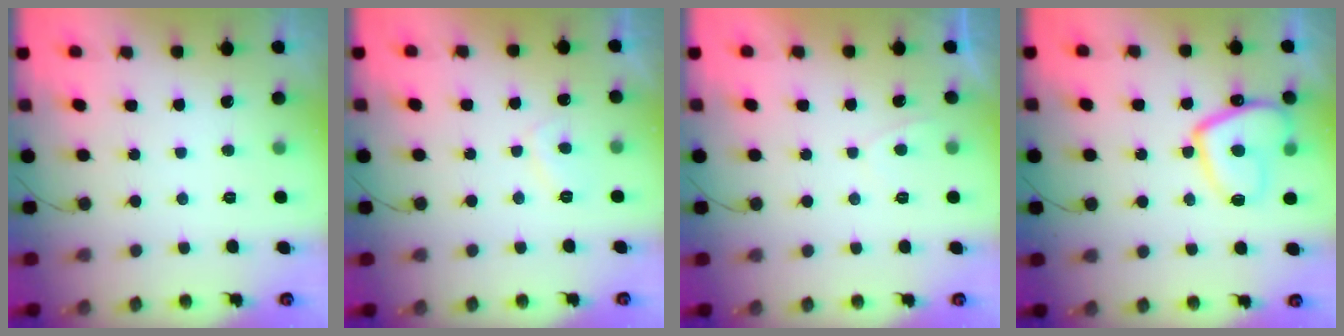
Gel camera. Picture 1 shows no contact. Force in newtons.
{"total": 2.5, "press": 2.4, "slide": 0.8}
{"total": 0.7, "press": 0.4, "slide": 0.5}
{"total": 13.2, "press": 13.1, "slide": 1.6}